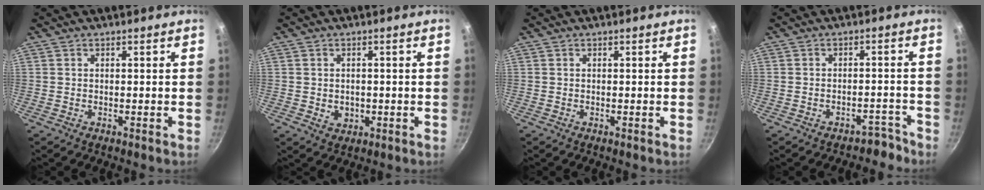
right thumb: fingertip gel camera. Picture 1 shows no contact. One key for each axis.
{"total": 3.2, "fx": -0.4, "fy": 2.7, "fz": 1.7, "tx": -0.022, "ty": -0.001, "tz": 0.001}
{"total": 0.0}
{"total": 3.9, "fx": -3.3, "fy": 2.0, "fz": 0.6, "tx": 0.032, "ty": 0.052, "tz": -0.030}